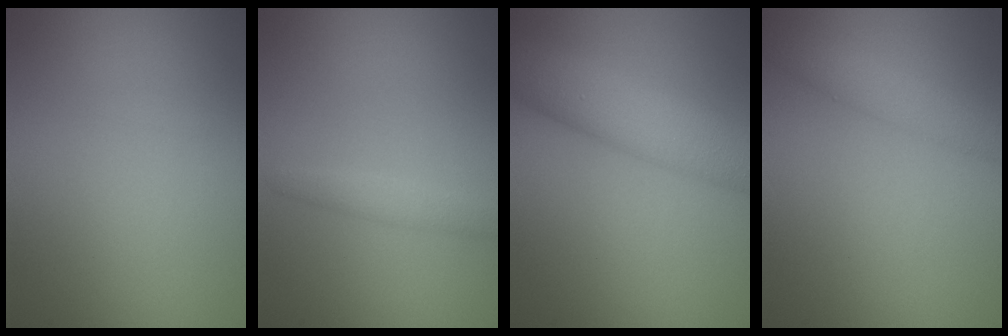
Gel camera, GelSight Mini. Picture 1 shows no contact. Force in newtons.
{"total": 1.5, "press": 1.5, "slide": 0.0}
{"total": 6.9, "press": 6.9, "slide": 0.2}
{"total": 3.5, "press": 3.5, "slide": 0.1}